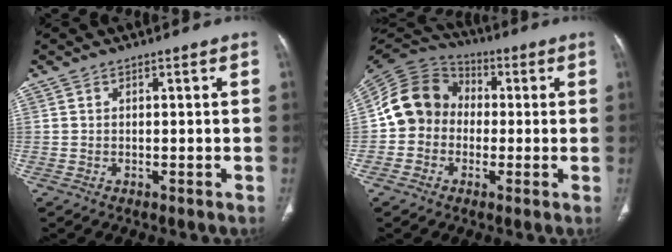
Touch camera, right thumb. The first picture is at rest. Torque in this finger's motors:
{"motor_torque": [-0.41, 0.74, 0.17, -0.18, 0.10]}